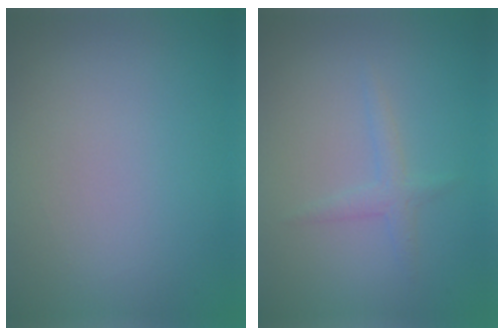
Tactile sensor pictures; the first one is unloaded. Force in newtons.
{"total": 0.7, "press": 0.6, "slide": 0.1}